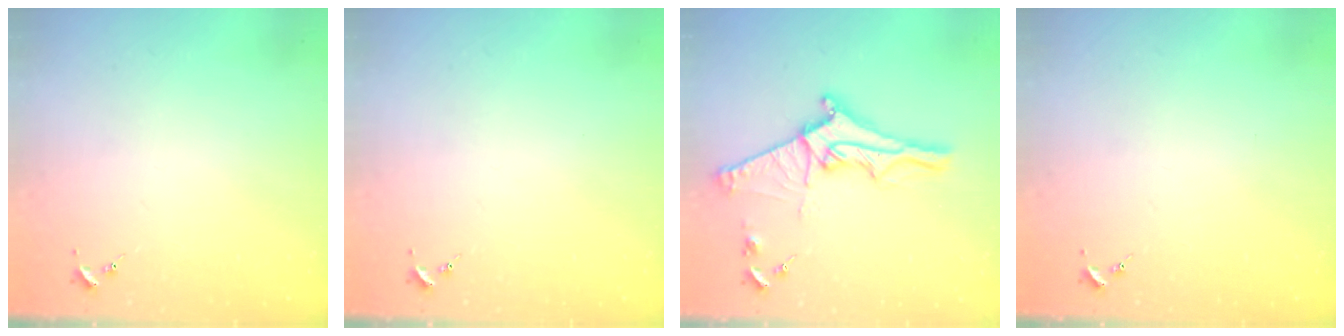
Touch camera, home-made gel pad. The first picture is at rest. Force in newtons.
{"total": 0.0}
{"total": 14.1, "press": 14.1, "slide": 1.1}
{"total": 0.0}